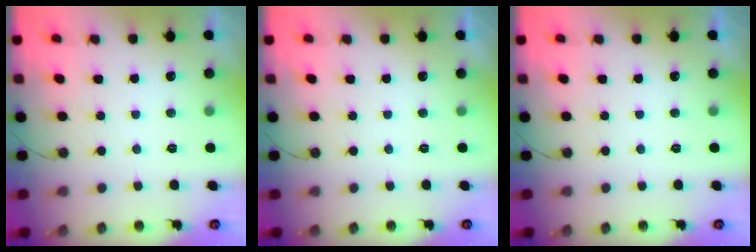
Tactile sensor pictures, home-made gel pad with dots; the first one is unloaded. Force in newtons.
{"total": 0.0}
{"total": 0.0}